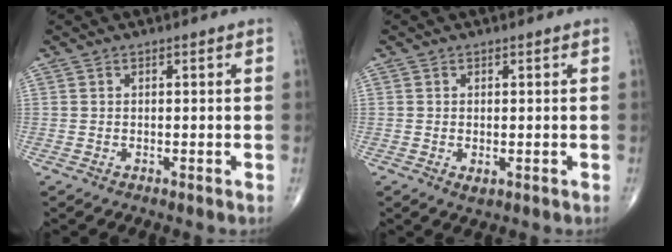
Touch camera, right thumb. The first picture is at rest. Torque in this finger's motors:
{"motor_torque": [-0.23, 0.03, -0.25, -0.22, 0.07]}